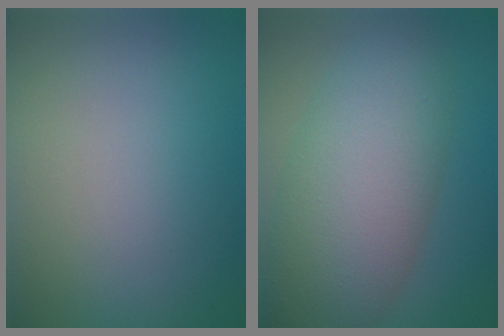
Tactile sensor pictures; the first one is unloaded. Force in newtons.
{"total": 9.4, "press": 9.4, "slide": 0.4}